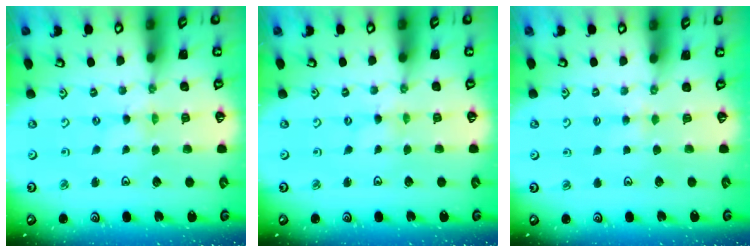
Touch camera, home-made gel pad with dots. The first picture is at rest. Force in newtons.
{"total": 0.0}
{"total": 3.3, "press": 3.3, "slide": 0.5}